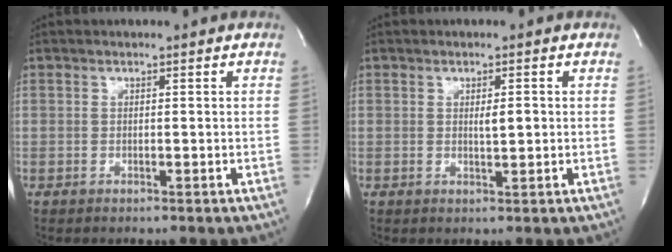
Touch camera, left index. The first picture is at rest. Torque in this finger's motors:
{"motor_torque": [0.05, 0.00, 0.02, 0.01]}